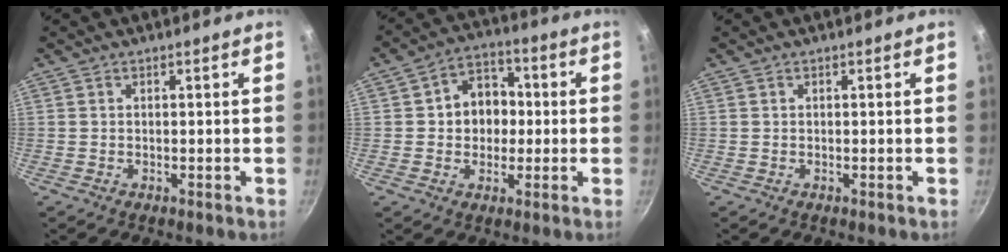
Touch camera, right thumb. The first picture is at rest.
{"total": 9.5, "force": [0.3, 7.9, 5.3], "torque": [-0.033, 0.014, -0.005]}
{"total": 0.0}